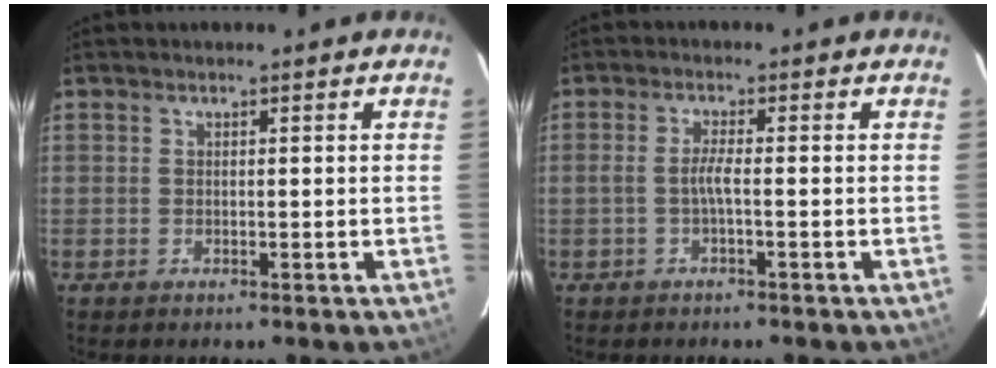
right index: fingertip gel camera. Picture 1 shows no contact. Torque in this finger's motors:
{"motor_torque": [0.47, -0.11, 0.32, 0.06]}